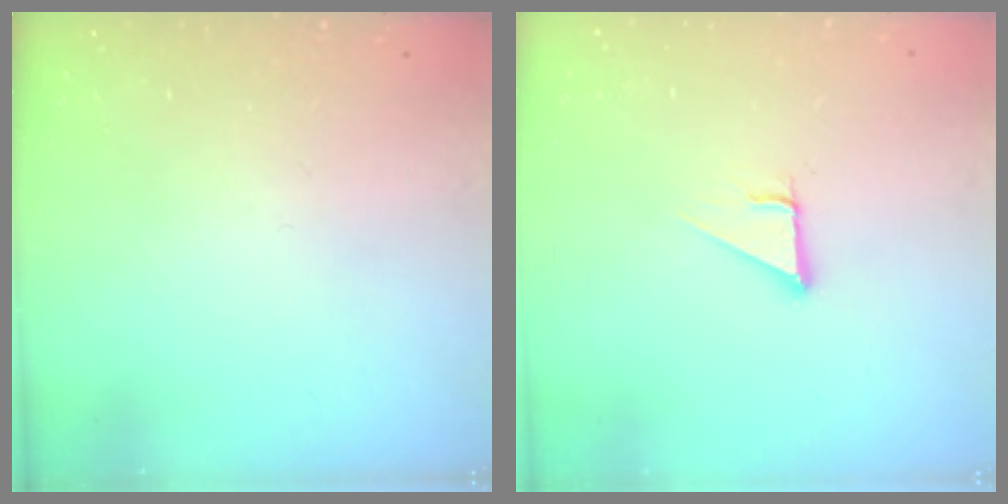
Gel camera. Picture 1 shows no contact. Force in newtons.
{"total": 3.0, "press": 3.0, "slide": 0.1}